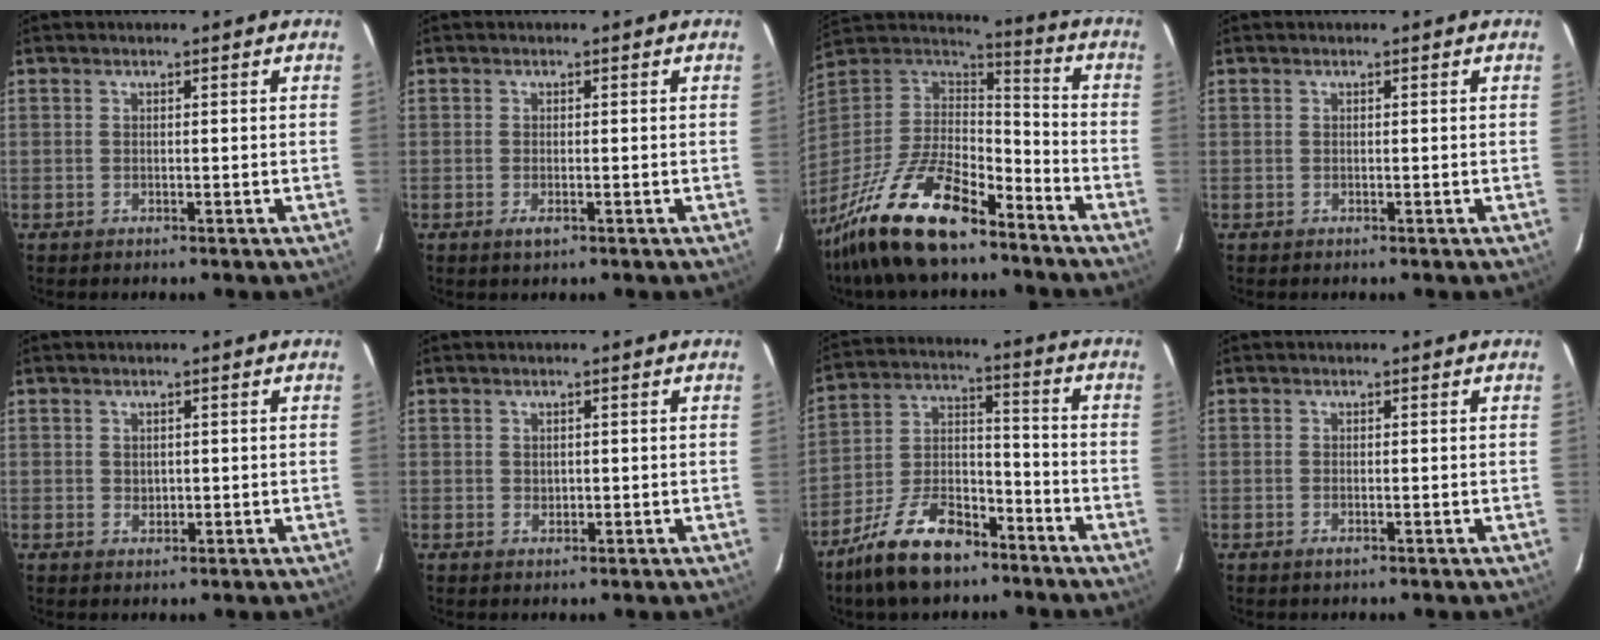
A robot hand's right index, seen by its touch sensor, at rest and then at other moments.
{"total": 1.6, "force": [-0.7, 0.4, 1.4], "torque": [-0.028, -0.004, -0.009]}
{"total": 23.2, "force": [-16.2, 8.5, 14.3], "torque": [-0.296, -0.020, -0.285]}
{"total": 0.0}
{"total": 1.3, "force": [0.4, 1.2, 0.4], "torque": [-0.002, 0.001, 0.010]}
{"total": 1.1, "force": [0.3, 1.0, 0.2], "torque": [0.000, 0.001, 0.008]}
{"total": 15.4, "force": [-10.8, 6.8, 8.6], "torque": [-0.178, 0.009, -0.189]}
{"total": 0.7, "force": [-0.2, -0.1, 0.7], "torque": [-0.013, -0.001, -0.005]}